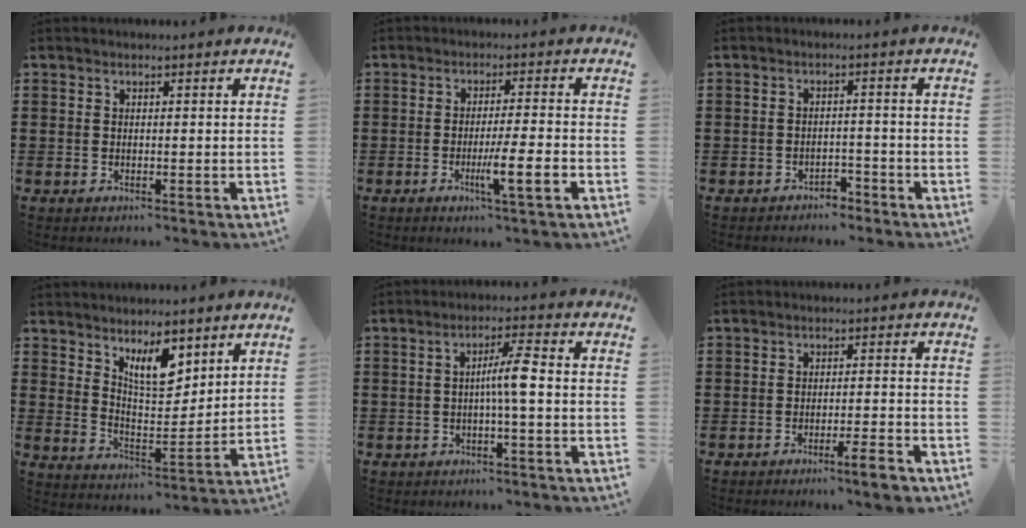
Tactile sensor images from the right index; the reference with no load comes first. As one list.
[{"total": 5.9, "force": [-2.3, 0.1, 5.5], "torque": [-0.087, -0.011, -0.038]}, {"total": 2.4, "force": [-2.3, 0.6, 0.3], "torque": [-0.012, 0.001, -0.048]}, {"total": 7.9, "force": [5.3, 3.2, 4.9], "torque": [-0.086, -0.021, 0.092]}, {"total": 4.9, "force": [-0.5, 0.3, 4.9], "torque": [-0.089, 0.003, -0.015]}, {"total": 4.4, "force": [-3.2, 0.2, 3.0], "torque": [-0.047, -0.008, -0.054]}]